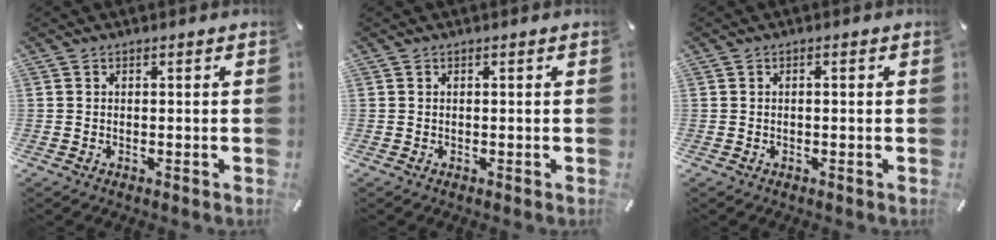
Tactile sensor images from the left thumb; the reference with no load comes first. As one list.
[{"total": 0.0}, {"total": 0.8, "force": [-0.1, 0.2, 0.8], "torque": [-0.015, -0.001, -0.001]}]